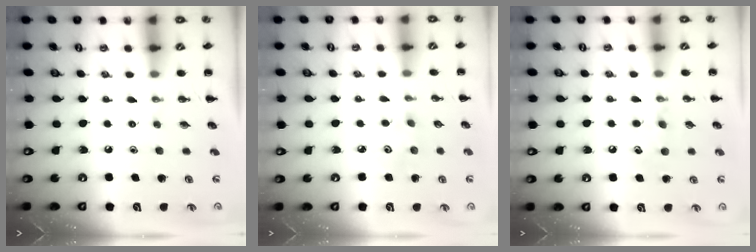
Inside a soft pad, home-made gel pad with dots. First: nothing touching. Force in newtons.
{"total": 2.9, "press": 2.8, "slide": 0.8}
{"total": 6.8, "press": 6.6, "slide": 1.6}